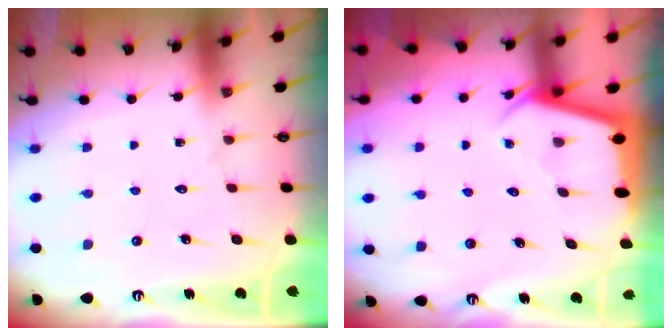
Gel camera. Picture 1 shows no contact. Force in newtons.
{"total": 2.9, "press": 2.9, "slide": 0.3}